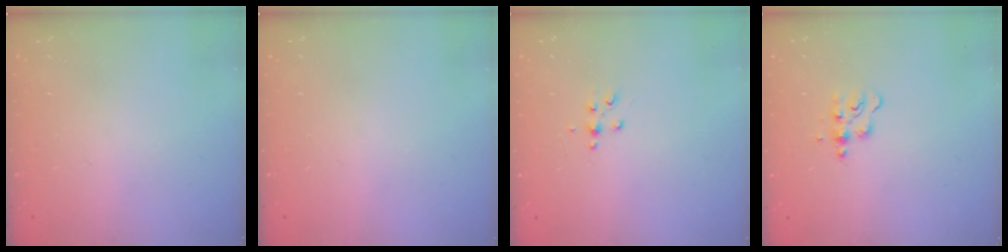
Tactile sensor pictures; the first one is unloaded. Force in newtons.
{"total": 0.0}
{"total": 4.3, "press": 4.3, "slide": 0.5}
{"total": 5.1, "press": 5.0, "slide": 0.6}